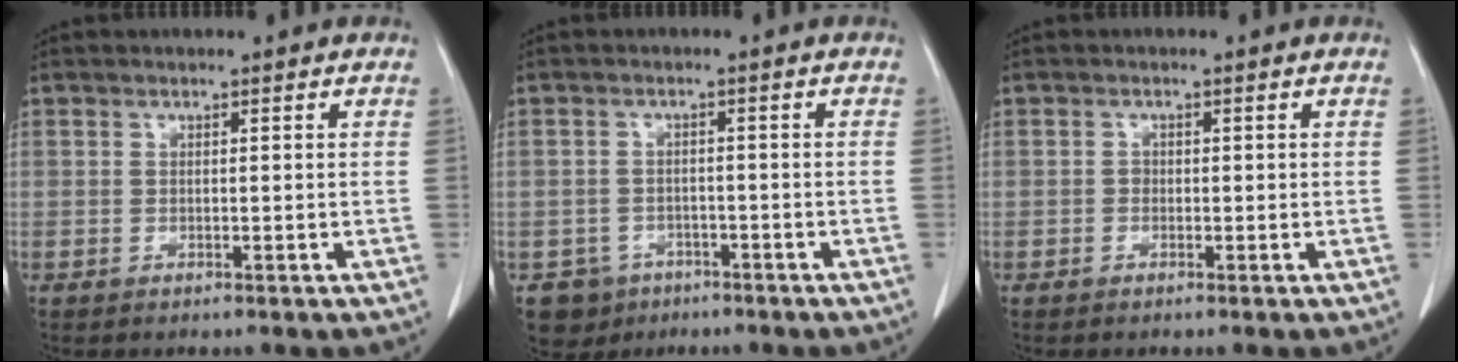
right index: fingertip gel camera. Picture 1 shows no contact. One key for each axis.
{"total": 4.8, "fx": -2.8, "fy": 3.8, "fz": 0.1, "tx": -0.002, "ty": 0.009, "tz": -0.041}
{"total": 0.7, "fx": -0.1, "fy": 0.7, "fz": 0.3, "tx": 0.000, "ty": 0.003, "tz": -0.003}